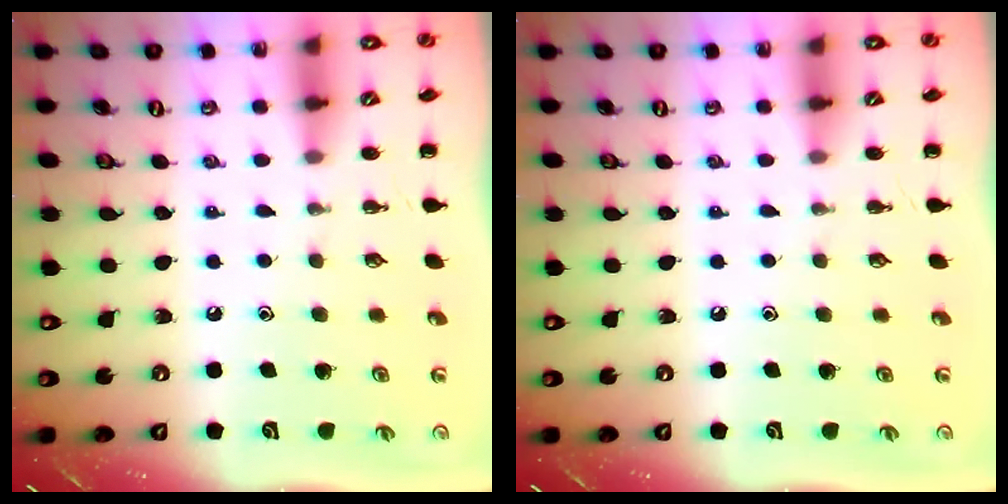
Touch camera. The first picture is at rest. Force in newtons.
{"total": 0.0}